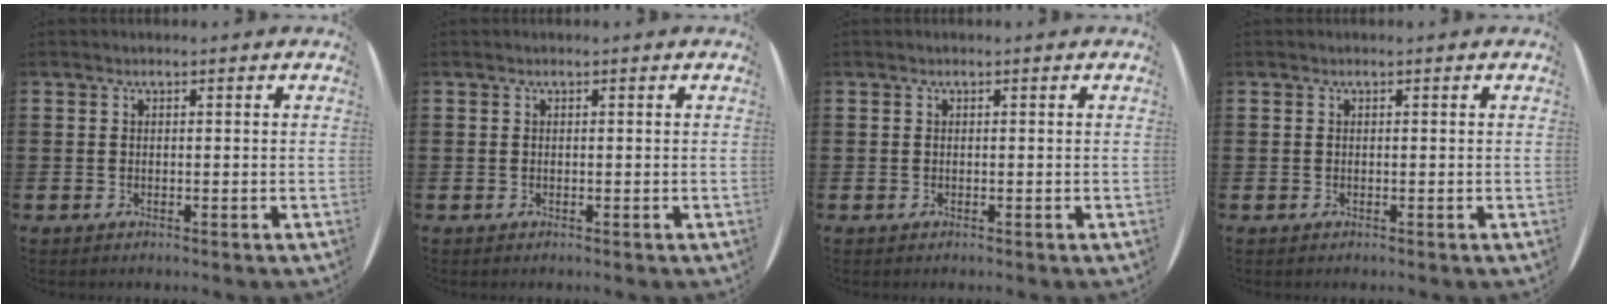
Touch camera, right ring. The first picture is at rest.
{"total": 0.0}
{"total": 0.0}
{"total": 0.0}